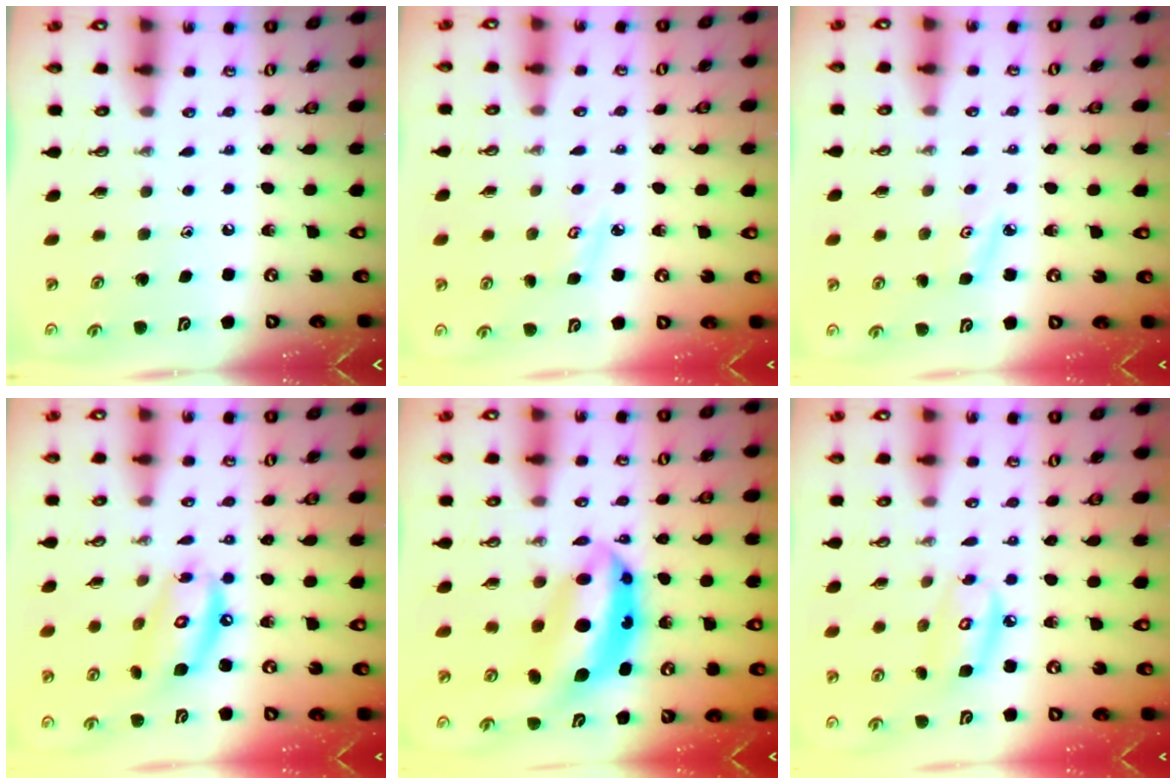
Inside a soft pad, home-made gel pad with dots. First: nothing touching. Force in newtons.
{"total": 3.9, "press": 3.9, "slide": 0.4}
{"total": 3.4, "press": 3.4, "slide": 0.4}
{"total": 12.1, "press": 12.1, "slide": 0.9}
{"total": 11.9, "press": 11.9, "slide": 1.1}
{"total": 7.9, "press": 7.8, "slide": 0.5}